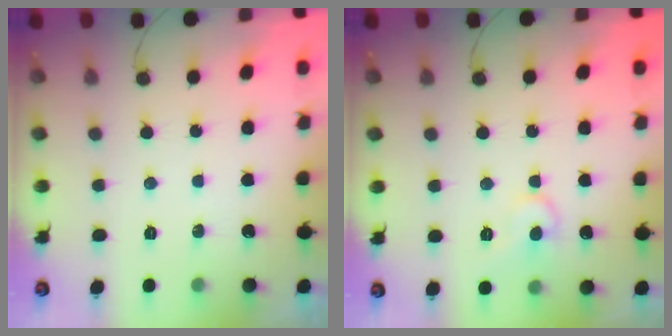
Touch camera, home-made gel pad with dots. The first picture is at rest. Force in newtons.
{"total": 8.6, "press": 8.5, "slide": 0.7}